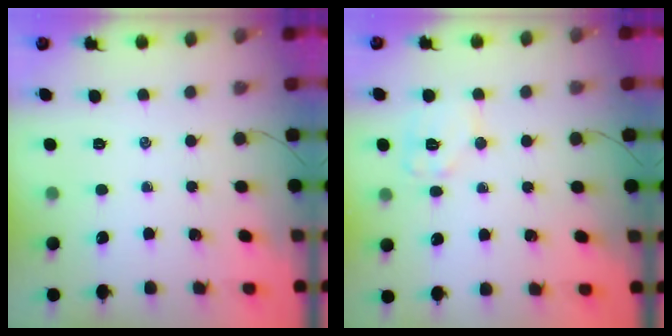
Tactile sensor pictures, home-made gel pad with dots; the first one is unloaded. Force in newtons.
{"total": 8.7, "press": 8.6, "slide": 0.5}